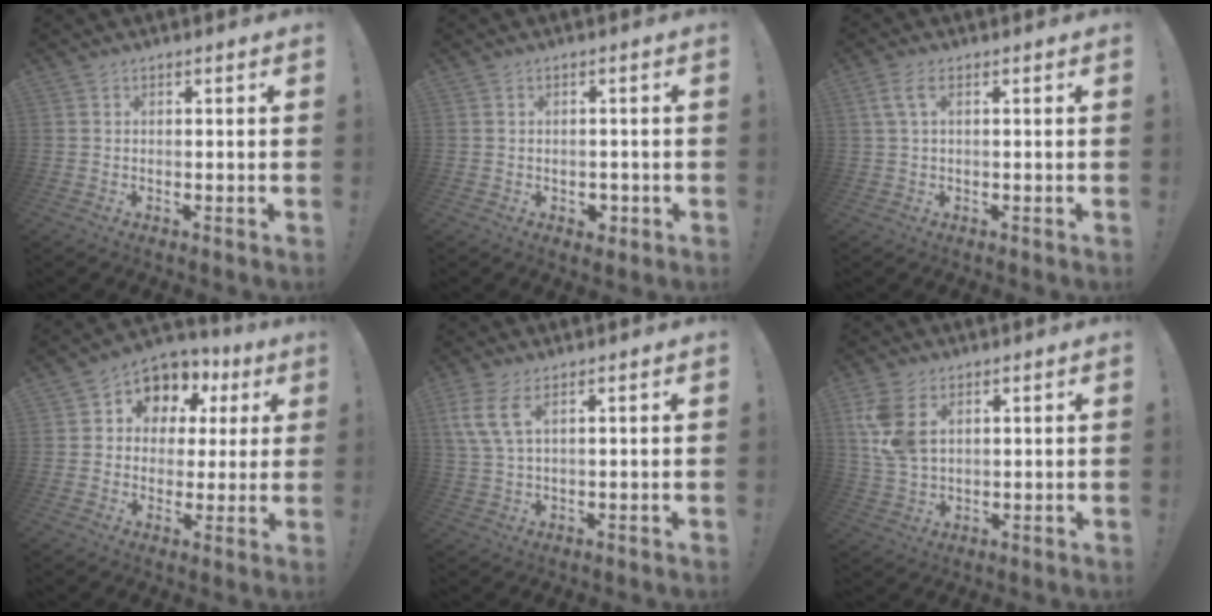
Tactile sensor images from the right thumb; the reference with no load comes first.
{"total": 2.9, "force": [-0.9, 2.4, 1.4], "torque": [-0.007, 0.002, -0.015]}
{"total": 3.7, "force": [1.4, 1.4, 3.1], "torque": [-0.062, 0.002, 0.026]}
{"total": 8.3, "force": [3.2, 7.1, 3.0], "torque": [-0.046, -0.029, 0.064]}
{"total": 6.9, "force": [3.3, 2.2, 5.6], "torque": [-0.116, -0.007, 0.063]}
{"total": 9.7, "force": [3.9, 5.9, 6.7], "torque": [-0.135, -0.011, 0.076]}